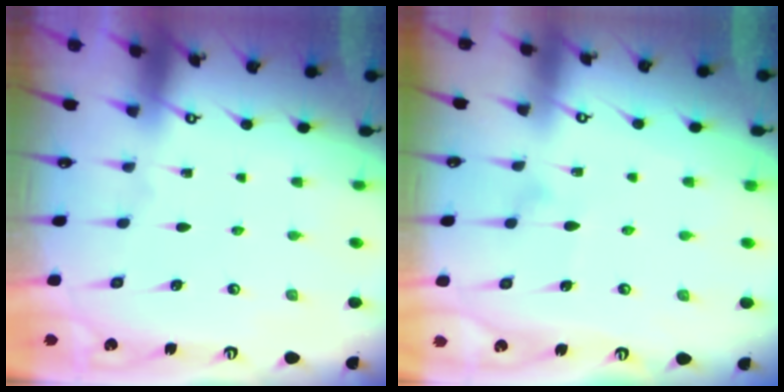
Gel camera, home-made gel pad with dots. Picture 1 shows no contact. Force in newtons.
{"total": 8.0, "press": 8.0, "slide": 0.4}